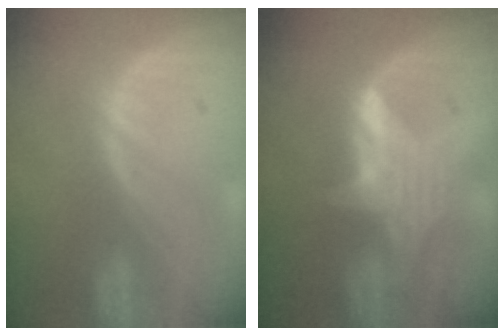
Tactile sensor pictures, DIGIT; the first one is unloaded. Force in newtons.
{"total": 5.6, "press": 5.6, "slide": 0.4}